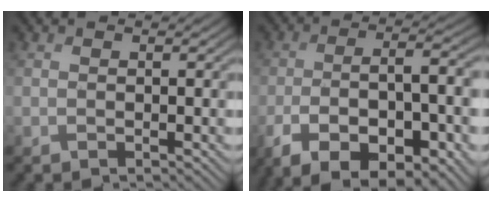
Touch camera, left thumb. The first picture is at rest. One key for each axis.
{"total": 14.8, "fx": -7.3, "fy": 5.9, "fz": 11.5, "tx": -0.185, "ty": -0.026, "tz": -0.105}